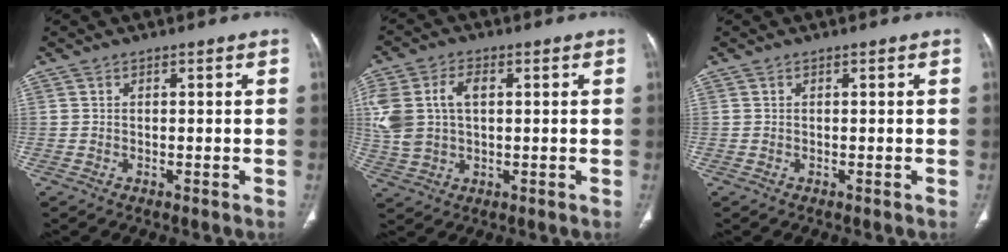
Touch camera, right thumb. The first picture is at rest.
{"total": 10.2, "force": [1.9, 6.5, 7.6], "torque": [-0.172, 0.018, 0.043]}
{"total": 0.0}